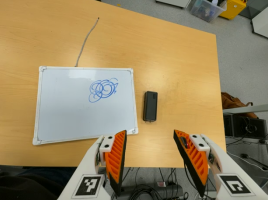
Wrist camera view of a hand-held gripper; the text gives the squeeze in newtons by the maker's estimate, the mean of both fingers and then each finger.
{"total": 0.0}